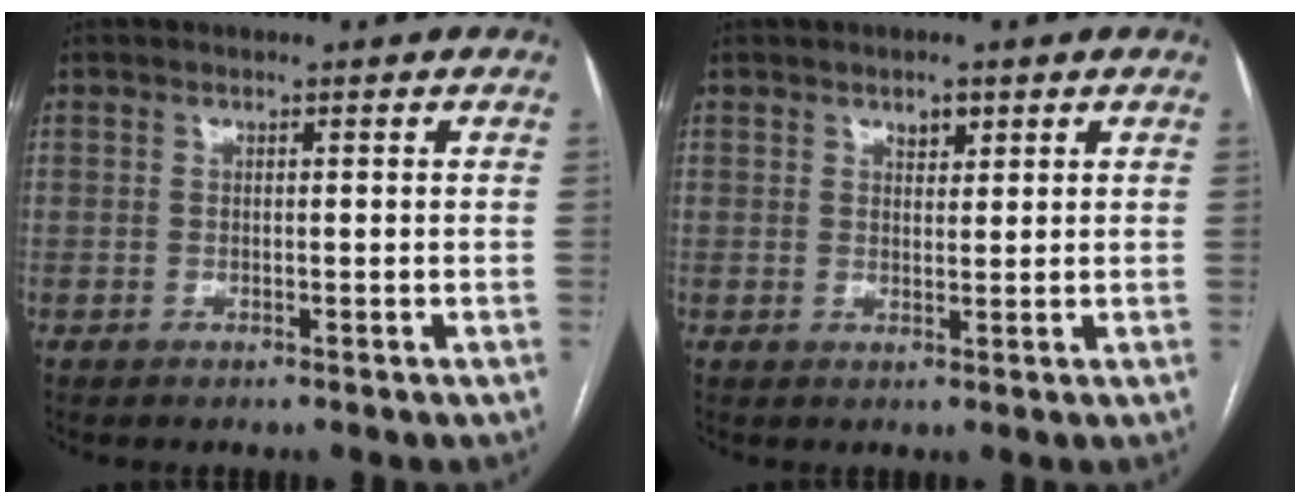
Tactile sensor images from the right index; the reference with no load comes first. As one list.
[{"total": 2.0, "force": [1.3, 1.0, 1.2], "torque": [-0.018, 0.000, 0.022]}]